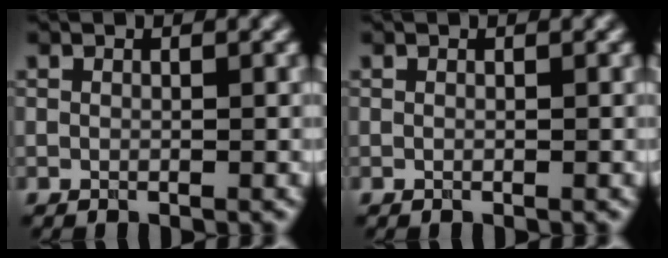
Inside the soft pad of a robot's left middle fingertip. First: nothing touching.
{"total": 0.0}